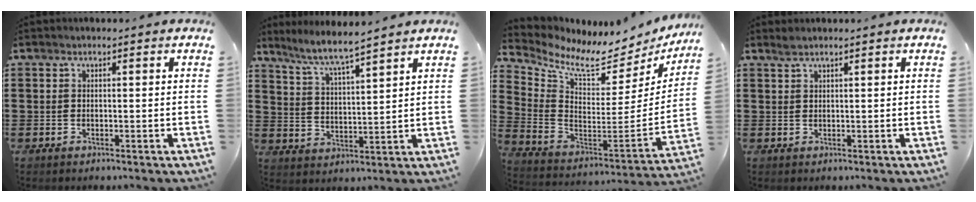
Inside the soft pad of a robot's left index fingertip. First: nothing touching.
{"total": 5.6, "force": [5.1, -0.4, 2.3], "torque": [-0.066, -0.029, 0.086]}
{"total": 6.9, "force": [5.7, 1.7, 3.6], "torque": [-0.102, -0.058, 0.094]}
{"total": 1.2, "force": [0.9, 0.0, 0.8], "torque": [-0.016, 0.000, 0.018]}